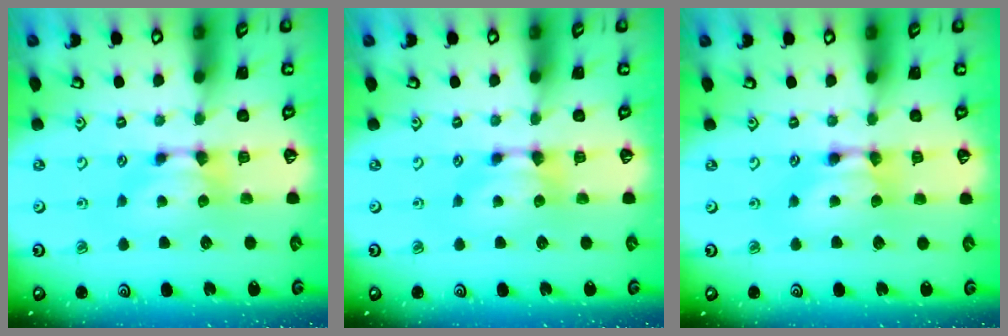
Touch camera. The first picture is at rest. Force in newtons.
{"total": 0.0}
{"total": 1.9, "press": 1.9, "slide": 0.1}